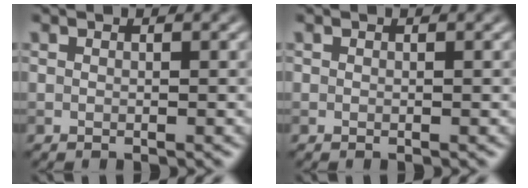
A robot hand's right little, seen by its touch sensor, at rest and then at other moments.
{"total": 0.0}